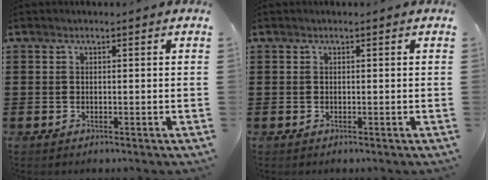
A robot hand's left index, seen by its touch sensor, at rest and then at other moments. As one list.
[{"total": 0.0}]